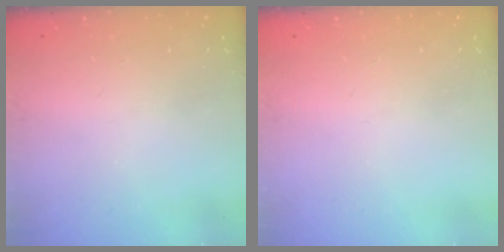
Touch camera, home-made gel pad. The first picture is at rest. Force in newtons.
{"total": 0.0}